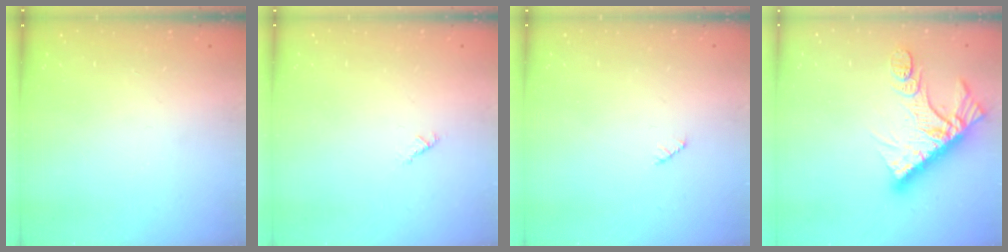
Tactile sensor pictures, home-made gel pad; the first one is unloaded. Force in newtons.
{"total": 0.6, "press": 0.6, "slide": 0.2}
{"total": 2.5, "press": 2.5, "slide": 0.3}
{"total": 15.5, "press": 15.4, "slide": 1.4}